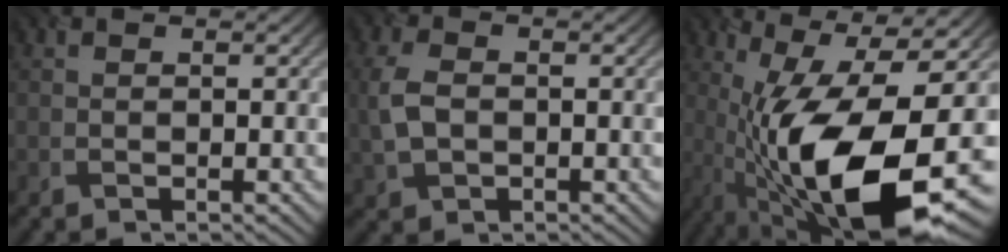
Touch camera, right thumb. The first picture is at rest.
{"total": 4.7, "force": [-0.3, 3.2, 3.4], "torque": [-0.097, 0.000, -0.007]}
{"total": 18.6, "force": [-5.2, 6.8, 16.5], "torque": [-0.292, -0.026, -0.079]}